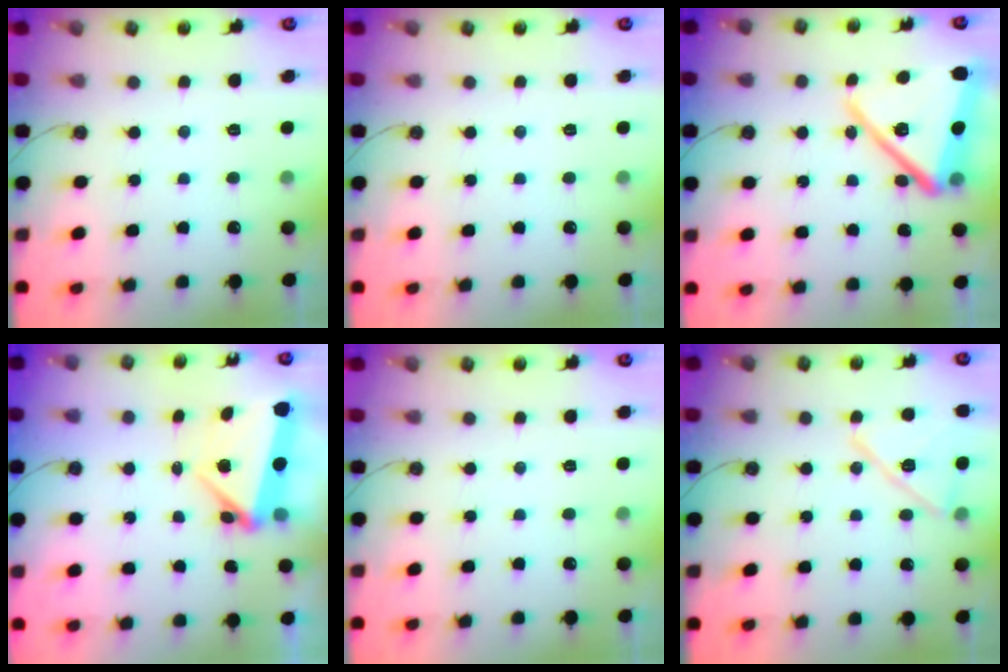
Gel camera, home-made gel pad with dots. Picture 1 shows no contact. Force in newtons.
{"total": 0.0}
{"total": 21.8, "press": 21.7, "slide": 1.9}
{"total": 5.8, "press": 5.8, "slide": 0.3}
{"total": 0.5, "press": 0.5, "slide": 0.2}
{"total": 14.1, "press": 14.0, "slide": 1.6}